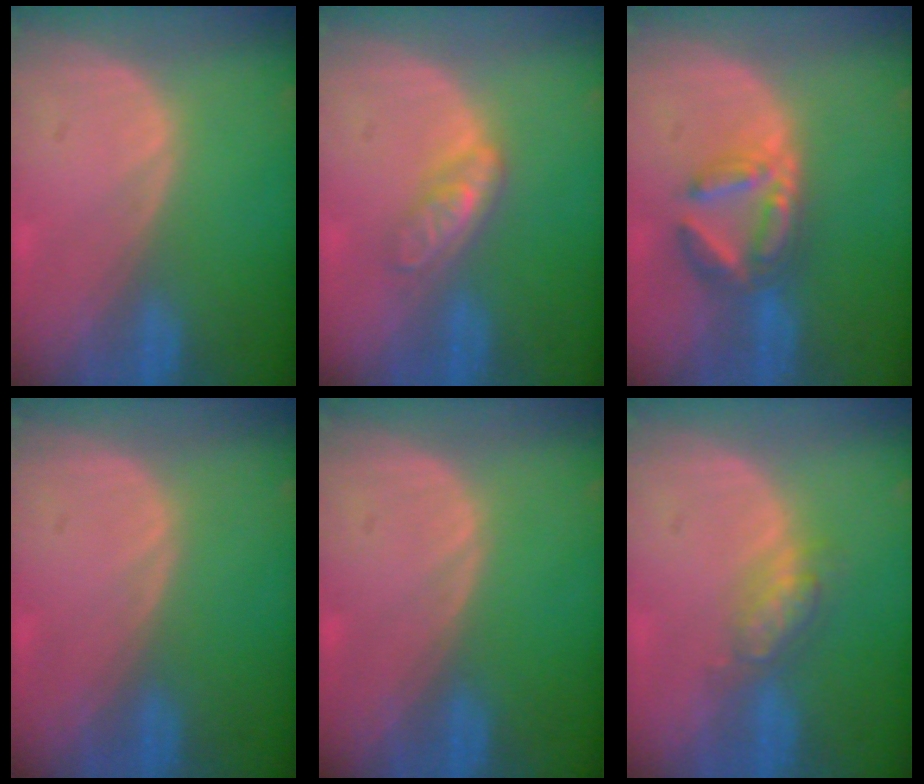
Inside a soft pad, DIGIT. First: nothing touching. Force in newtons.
{"total": 4.5, "press": 3.9, "slide": 2.3}
{"total": 6.5, "press": 5.9, "slide": 2.9}
{"total": 0.0}
{"total": 0.0}
{"total": 4.6, "press": 4.1, "slide": 2.2}